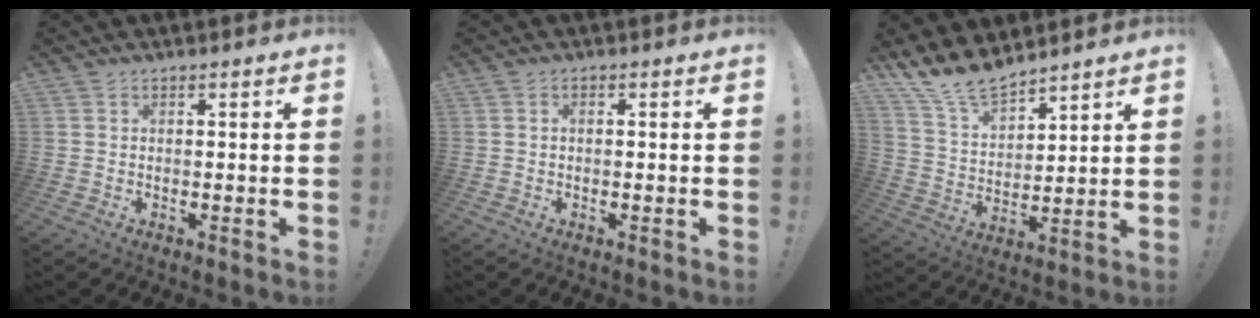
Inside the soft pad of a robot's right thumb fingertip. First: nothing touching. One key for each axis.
{"total": 0.7, "fx": -0.2, "fy": 0.3, "fz": 0.5, "tx": -0.016, "ty": 0.004, "tz": -0.003}
{"total": 12.6, "fx": 11.4, "fy": 3.9, "fz": 3.8, "tx": -0.102, "ty": -0.080, "tz": 0.217}